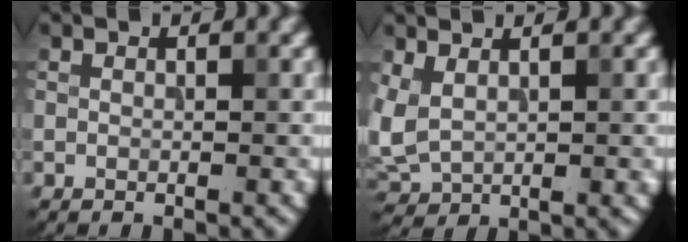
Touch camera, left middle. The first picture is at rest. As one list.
[{"total": 3.3, "force": [1.1, 1.9, 2.4], "torque": [-0.060, -0.002, 0.032]}]